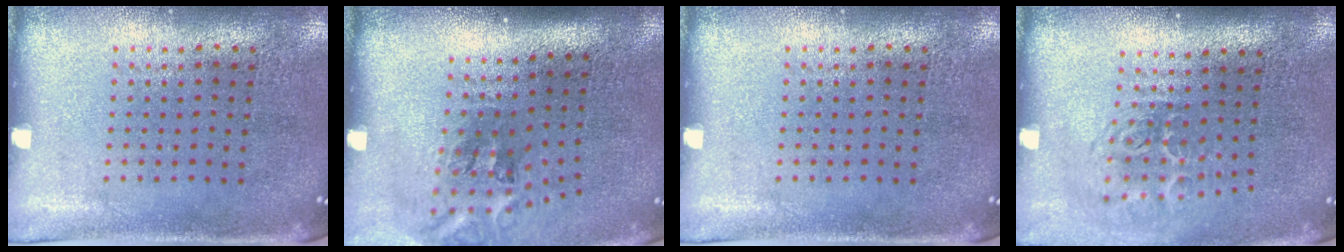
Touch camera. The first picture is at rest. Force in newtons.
{"total": 2.1, "press": 1.4, "slide": 1.7}
{"total": 0.0}
{"total": 1.9, "press": 1.2, "slide": 1.4}